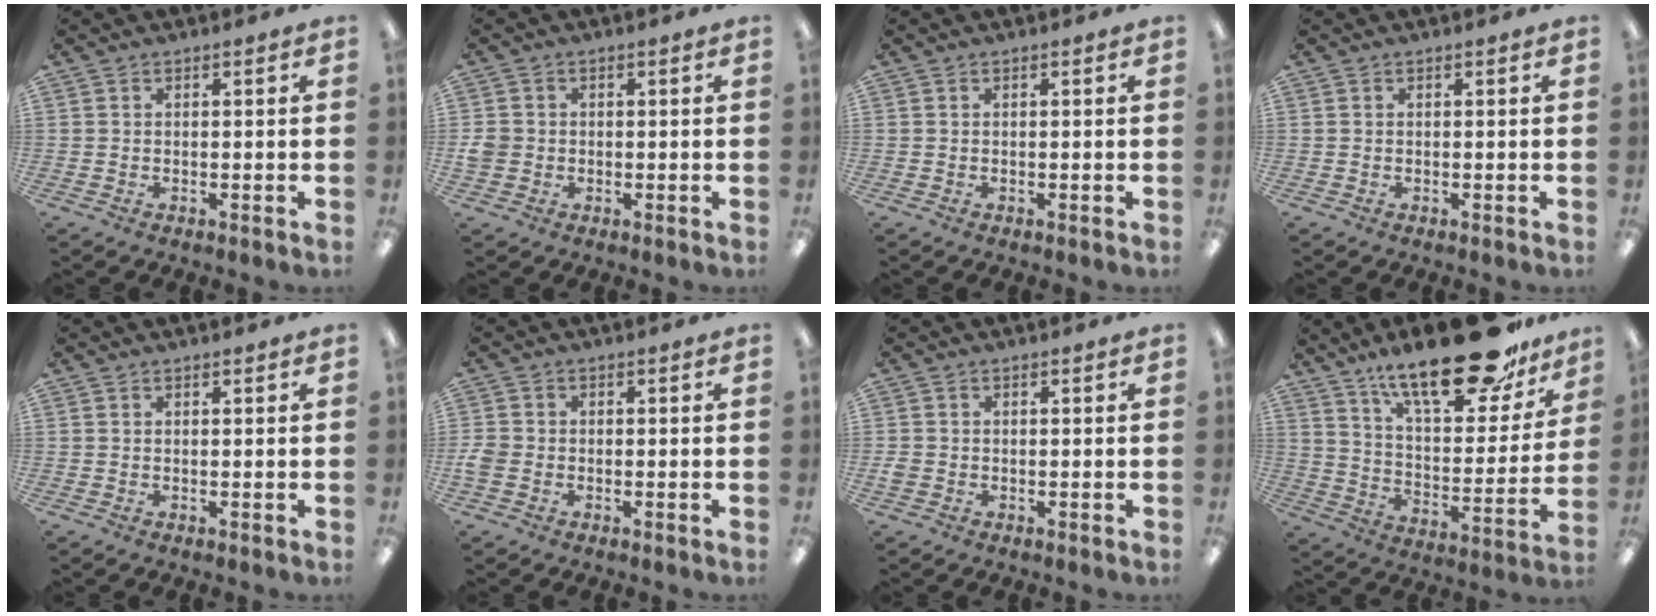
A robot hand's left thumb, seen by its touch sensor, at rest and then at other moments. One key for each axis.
{"total": 2.9, "fx": -0.2, "fy": 2.8, "fz": 0.8, "tx": -0.007, "ty": 0.002, "tz": -0.006}
{"total": 0.0}
{"total": 0.0}
{"total": 0.5, "fx": 0.5, "fy": 0.0, "fz": 0.2, "tx": 0.002, "ty": -0.002, "tz": 0.006}
{"total": 3.0, "fx": -0.8, "fy": 2.4, "fz": 1.6, "tx": -0.030, "ty": 0.004, "tz": -0.015}
{"total": 1.5, "fx": -0.3, "fy": 1.3, "fz": 0.7, "tx": -0.011, "ty": 0.003, "tz": -0.005}
{"total": 25.8, "fx": 18.6, "fy": 8.8, "fz": 15.5, "tx": -0.228, "ty": -0.119, "tz": 0.305}